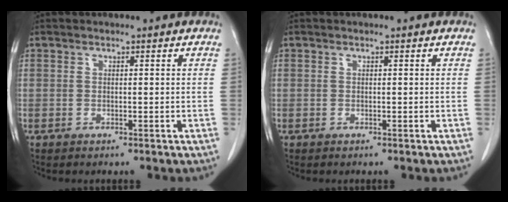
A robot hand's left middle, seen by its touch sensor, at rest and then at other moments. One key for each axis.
{"total": 0.0}